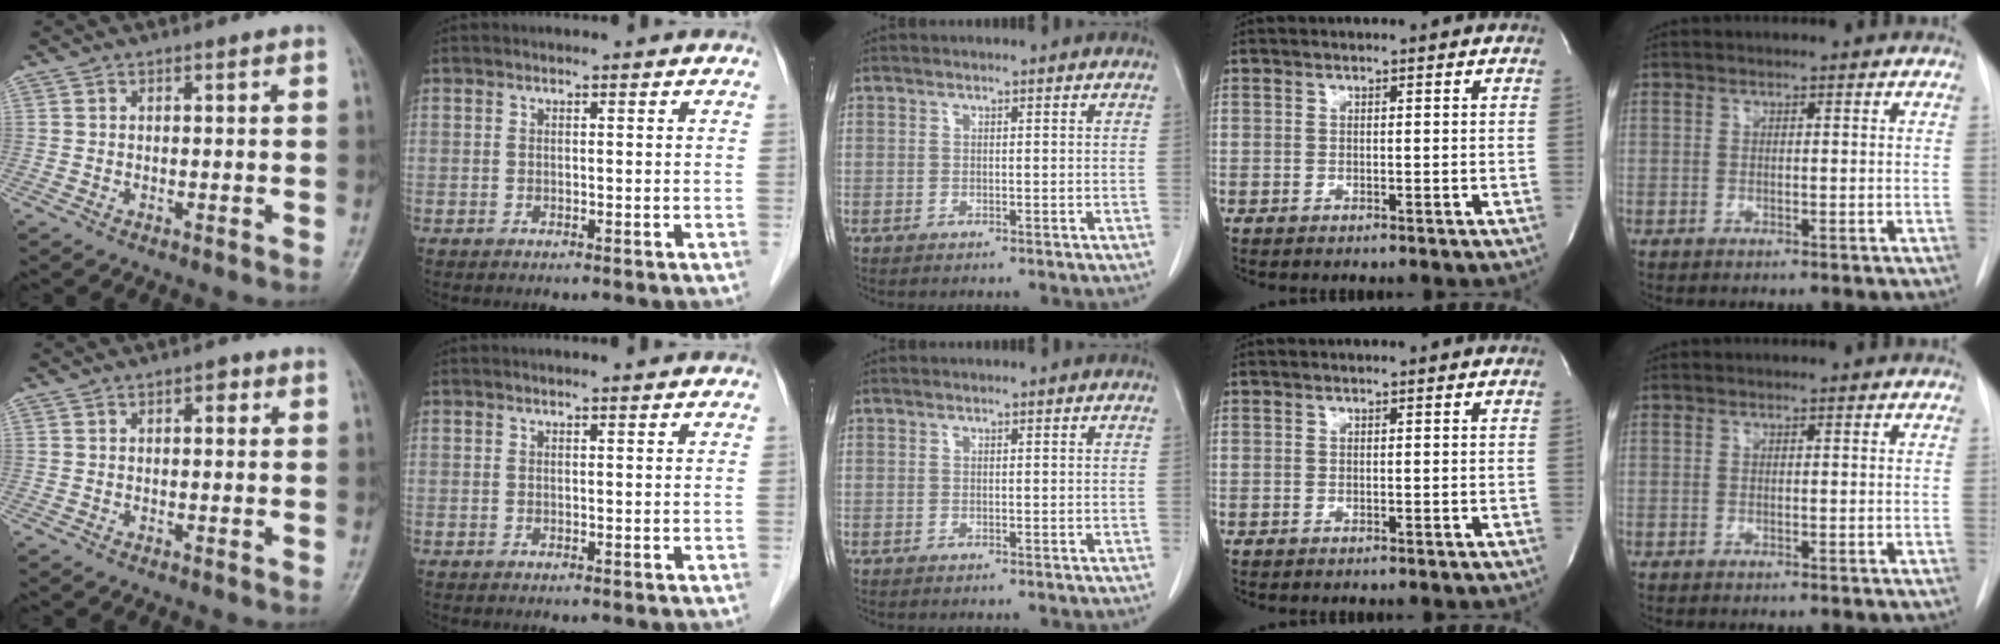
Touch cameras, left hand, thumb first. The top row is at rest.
{"thumb": {"total": 1.9, "force": [0.7, 1.0, 1.4], "torque": [-0.012, 0.003, 0.007]}, "index": {"total": 0.9, "force": [0.7, 0.0, 0.4], "torque": [-0.008, 0.005, 0.013]}}